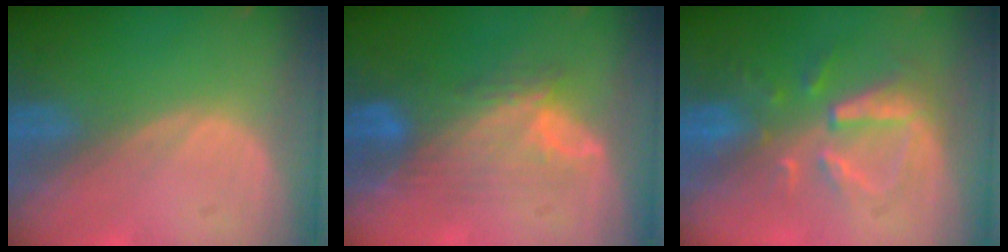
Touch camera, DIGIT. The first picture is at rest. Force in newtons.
{"total": 7.8, "press": 7.4, "slide": 2.4}
{"total": 8.1, "press": 7.3, "slide": 3.5}